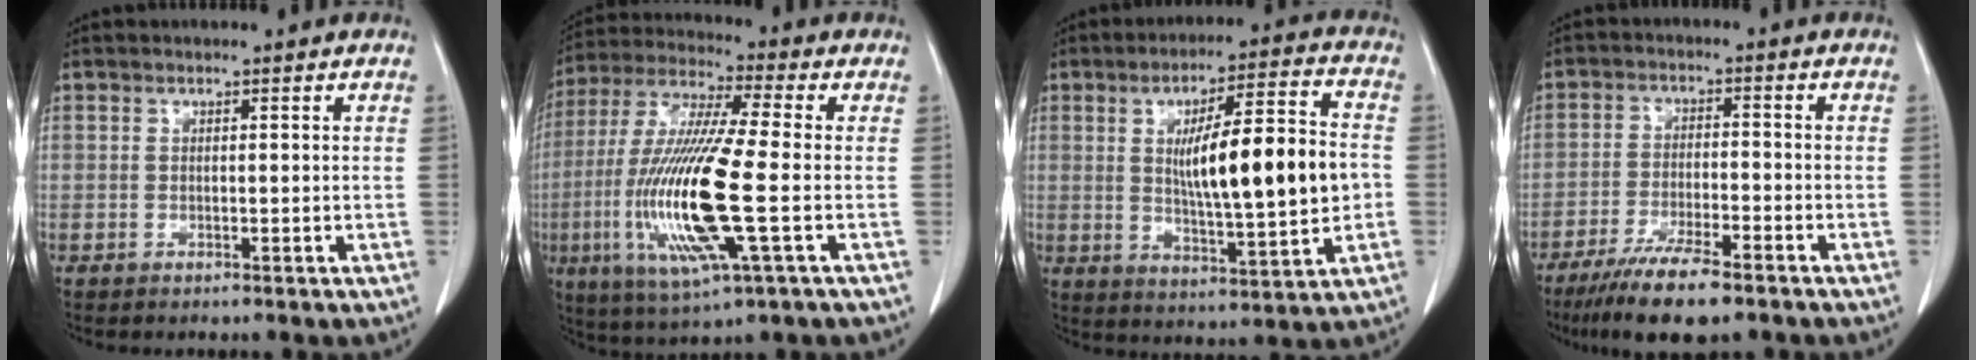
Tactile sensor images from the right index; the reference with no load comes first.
{"total": 17.7, "force": [-3.4, 1.4, 17.4], "torque": [-0.368, -0.016, -0.063]}
{"total": 15.9, "force": [0.3, 2.2, 15.8], "torque": [-0.251, 0.008, 0.007]}
{"total": 9.5, "force": [-6.9, 1.5, 6.4], "torque": [-0.111, -0.021, -0.117]}